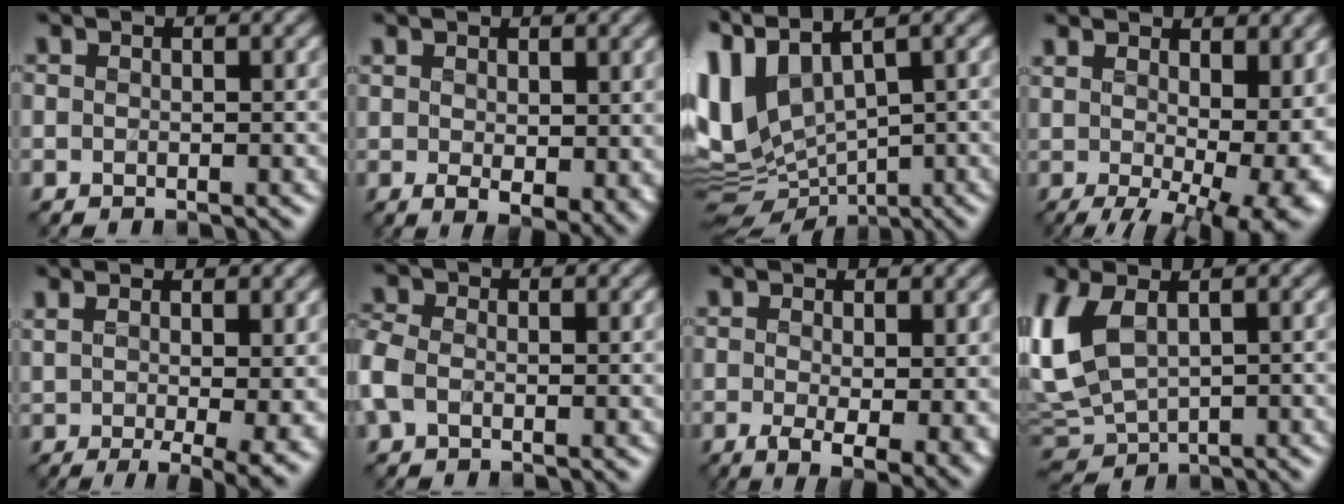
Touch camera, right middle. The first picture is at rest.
{"total": 4.0, "force": [0.5, 1.9, 3.5], "torque": [-0.060, -0.010, 0.018]}
{"total": 8.6, "force": [1.3, 4.8, 7.0], "torque": [-0.164, -0.007, 0.037]}
{"total": 14.1, "force": [0.9, 6.6, 12.4], "torque": [-0.157, -0.018, 0.056]}
{"total": 7.0, "force": [1.0, 2.2, 6.6], "torque": [-0.098, -0.016, 0.032]}
{"total": 2.4, "force": [-0.4, 1.8, 1.6], "torque": [-0.052, 0.007, -0.016]}
{"total": 5.8, "force": [-0.3, 2.1, 5.5], "torque": [-0.087, -0.019, 0.006]}
{"total": 6.4, "force": [0.4, 4.0, 5.0], "torque": [-0.121, 0.002, 0.003]}